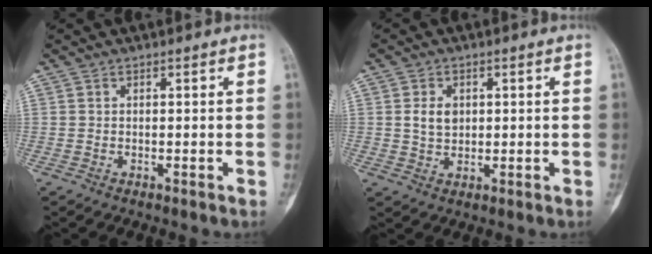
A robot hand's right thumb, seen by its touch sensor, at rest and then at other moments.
{"total": 4.1, "force": [0.8, 3.0, 2.6], "torque": [-0.026, -0.001, 0.018]}